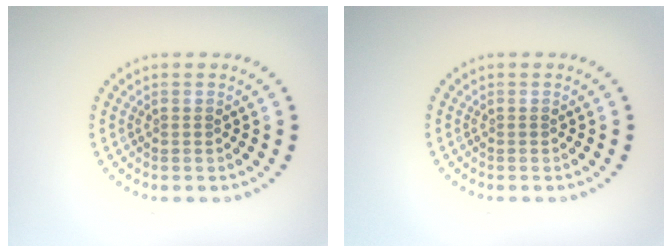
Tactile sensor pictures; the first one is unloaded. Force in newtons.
{"total": 0.0}